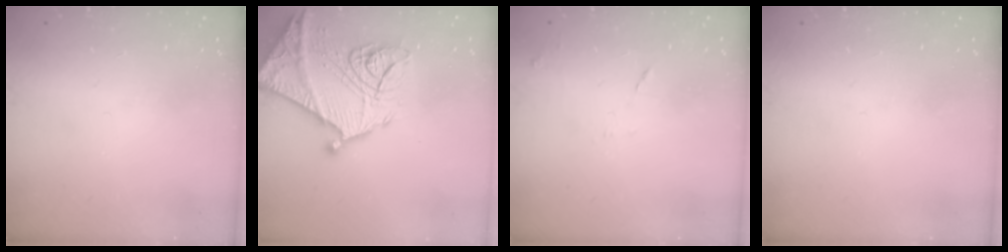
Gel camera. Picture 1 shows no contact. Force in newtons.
{"total": 25.4, "press": 25.3, "slide": 2.5}
{"total": 5.7, "press": 5.7, "slide": 0.7}
{"total": 0.0}